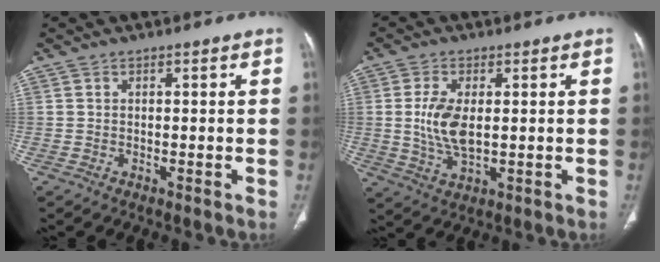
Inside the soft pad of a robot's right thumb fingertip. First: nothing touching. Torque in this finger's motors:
{"motor_torque": [-0.74, 0.34, 0.90, 0.28, 0.03]}